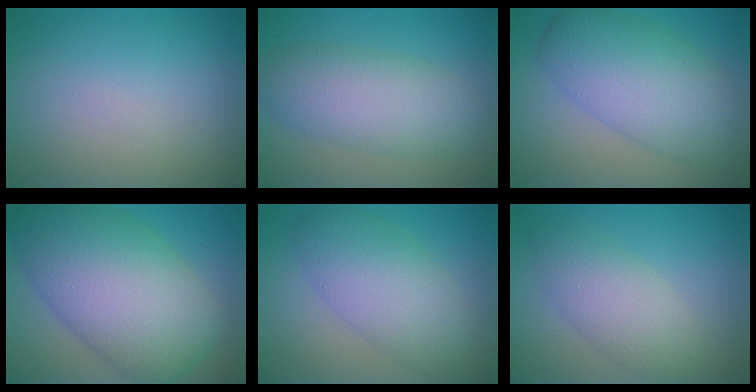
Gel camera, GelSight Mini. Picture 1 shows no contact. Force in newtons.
{"total": 5.9, "press": 5.9, "slide": 0.2}
{"total": 7.9, "press": 7.9, "slide": 0.1}
{"total": 12.7, "press": 12.7, "slide": 0.4}
{"total": 6.3, "press": 6.3, "slide": 0.2}
{"total": 4.0, "press": 4.0, "slide": 0.3}